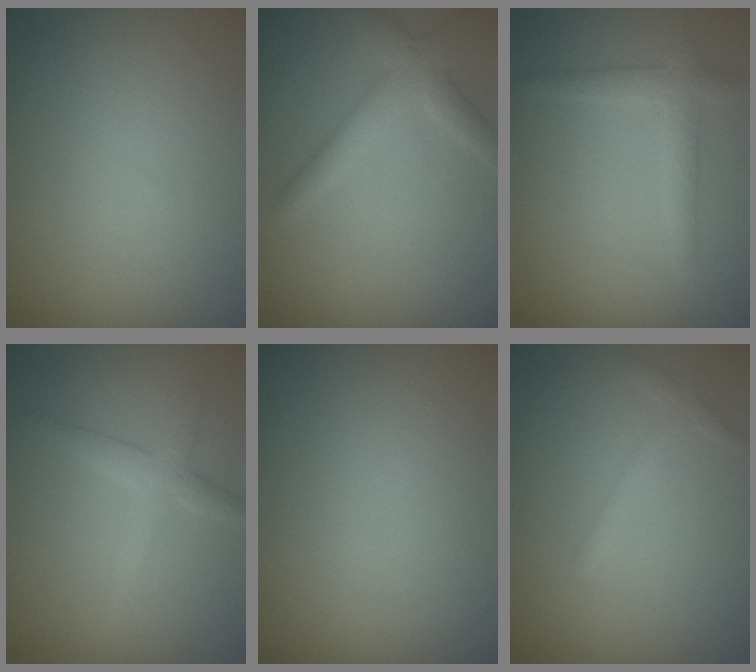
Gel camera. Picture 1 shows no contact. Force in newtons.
{"total": 3.0, "press": 3.0, "slide": 0.1}
{"total": 2.3, "press": 2.3, "slide": 0.2}
{"total": 2.7, "press": 2.7, "slide": 0.0}
{"total": 0.0}
{"total": 1.4, "press": 1.4, "slide": 0.1}